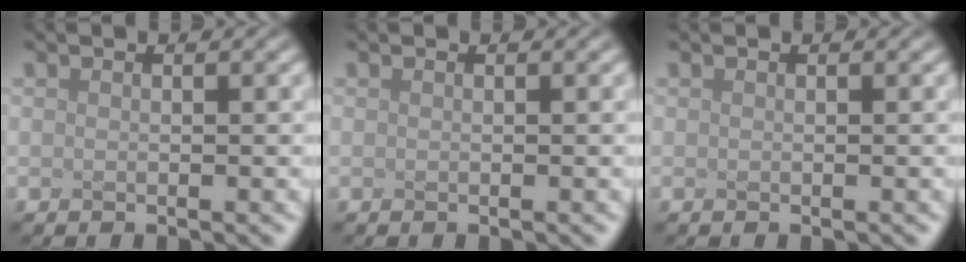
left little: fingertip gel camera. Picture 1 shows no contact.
{"total": 0.0}
{"total": 0.0}